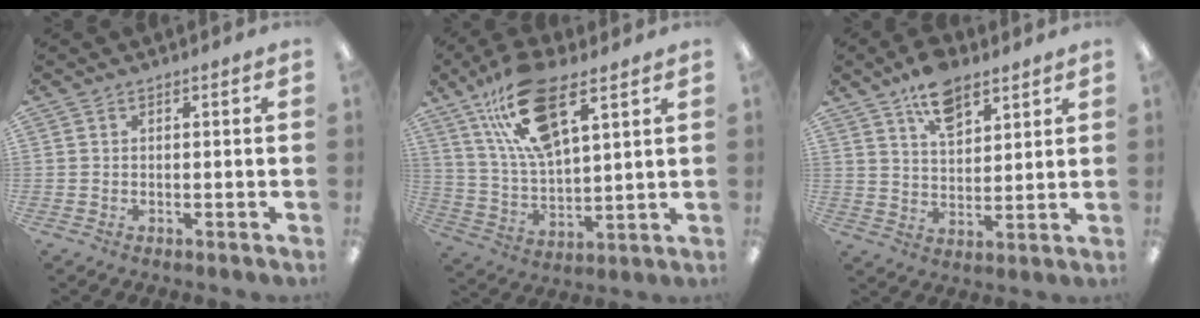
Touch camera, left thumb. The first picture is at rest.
{"total": 18.5, "force": [11.2, 7.4, 12.7], "torque": [-0.246, -0.031, 0.195]}
{"total": 10.0, "force": [6.8, 5.2, 5.1], "torque": [-0.078, -0.032, 0.122]}